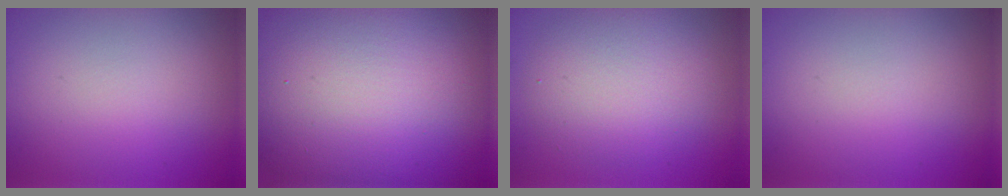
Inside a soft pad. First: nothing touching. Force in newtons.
{"total": 21.4, "press": 21.3, "slide": 1.1}
{"total": 4.8, "press": 4.8, "slide": 0.3}
{"total": 0.0}